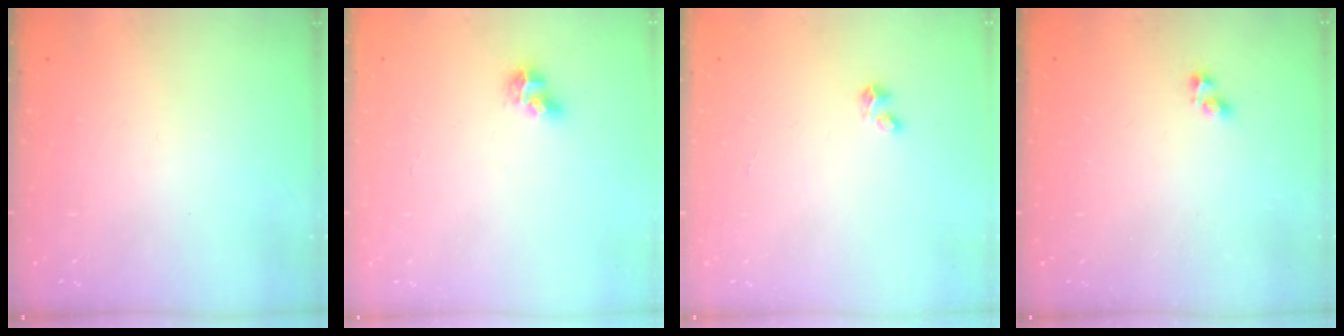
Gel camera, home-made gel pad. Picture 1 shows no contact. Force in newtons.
{"total": 6.4, "press": 6.3, "slide": 0.7}
{"total": 2.4, "press": 2.4, "slide": 0.1}
{"total": 1.3, "press": 1.2, "slide": 0.2}